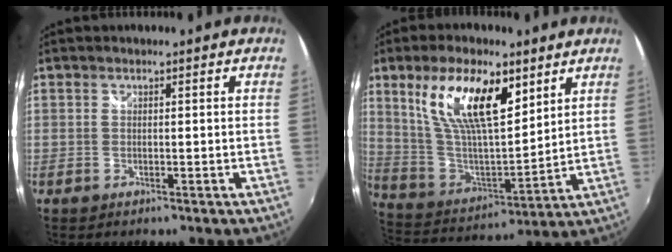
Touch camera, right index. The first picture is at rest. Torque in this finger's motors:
{"motor_torque": [0.70, 0.45, 0.50, 0.21]}